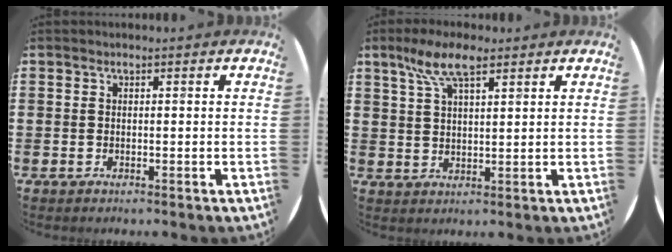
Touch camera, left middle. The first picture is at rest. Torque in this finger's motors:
{"motor_torque": [0.92, -0.78, 0.18, 0.03]}